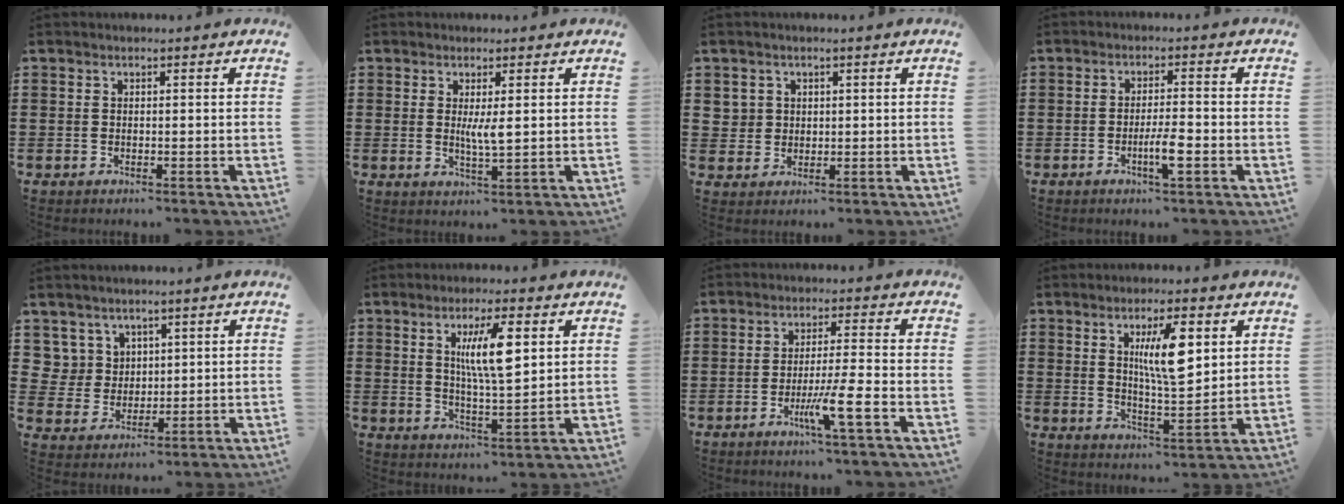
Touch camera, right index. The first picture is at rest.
{"total": 3.2, "force": [0.5, 0.5, 3.1], "torque": [-0.063, -0.002, 0.006]}
{"total": 2.7, "force": [0.9, 2.5, 0.4], "torque": [-0.021, 0.009, 0.017]}
{"total": 4.3, "force": [-1.7, 0.5, 4.0], "torque": [-0.075, -0.004, -0.032]}
{"total": 5.1, "force": [2.7, 4.3, 0.4], "torque": [-0.034, 0.008, 0.053]}
{"total": 8.3, "force": [2.7, 1.9, 7.6], "torque": [-0.137, 0.000, 0.039]}
{"total": 6.9, "force": [-3.1, -0.1, 6.1], "torque": [-0.105, -0.012, -0.053]}
{"total": 8.5, "force": [3.1, 2.3, 7.6], "torque": [-0.130, -0.001, 0.045]}